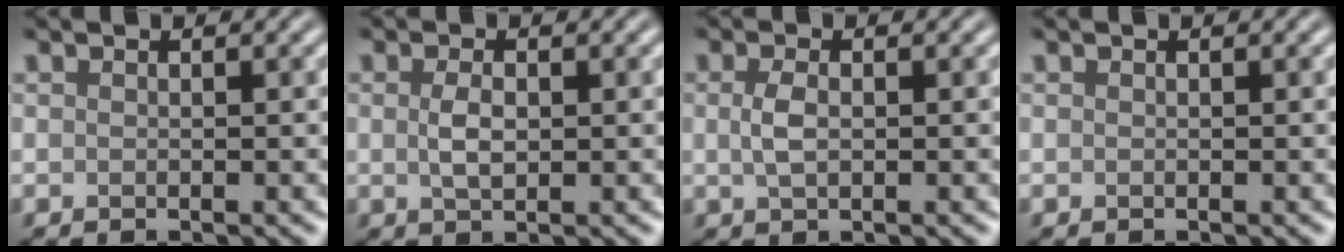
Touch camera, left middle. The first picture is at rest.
{"total": 2.1, "force": [0.1, 1.1, 1.7], "torque": [-0.044, 0.000, 0.003]}
{"total": 1.9, "force": [0.1, 1.0, 1.6], "torque": [-0.044, 0.001, 0.002]}
{"total": 0.0}